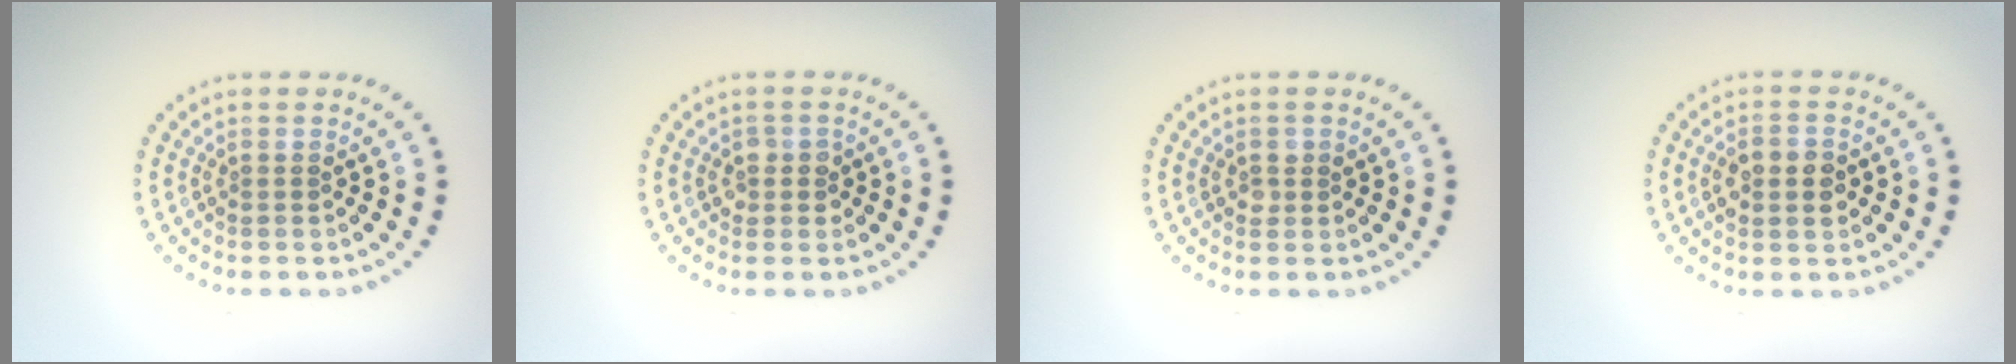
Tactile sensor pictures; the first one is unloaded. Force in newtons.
{"total": 1.4, "press": 1.3, "slide": 0.6}
{"total": 1.0, "press": 0.9, "slide": 0.4}
{"total": 3.0, "press": 3.0, "slide": 0.1}